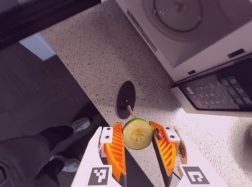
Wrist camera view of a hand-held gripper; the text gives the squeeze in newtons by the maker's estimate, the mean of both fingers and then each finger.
{"total": 11.0, "left": 10.9, "right": 11.2}